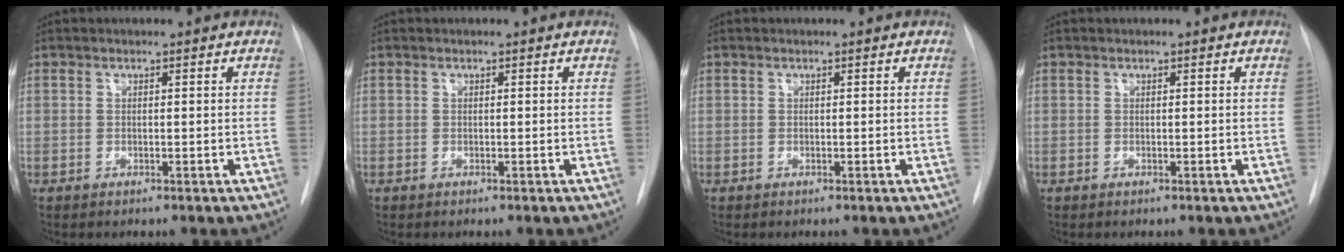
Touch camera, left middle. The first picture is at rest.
{"total": 0.0}
{"total": 0.0}
{"total": 0.0}